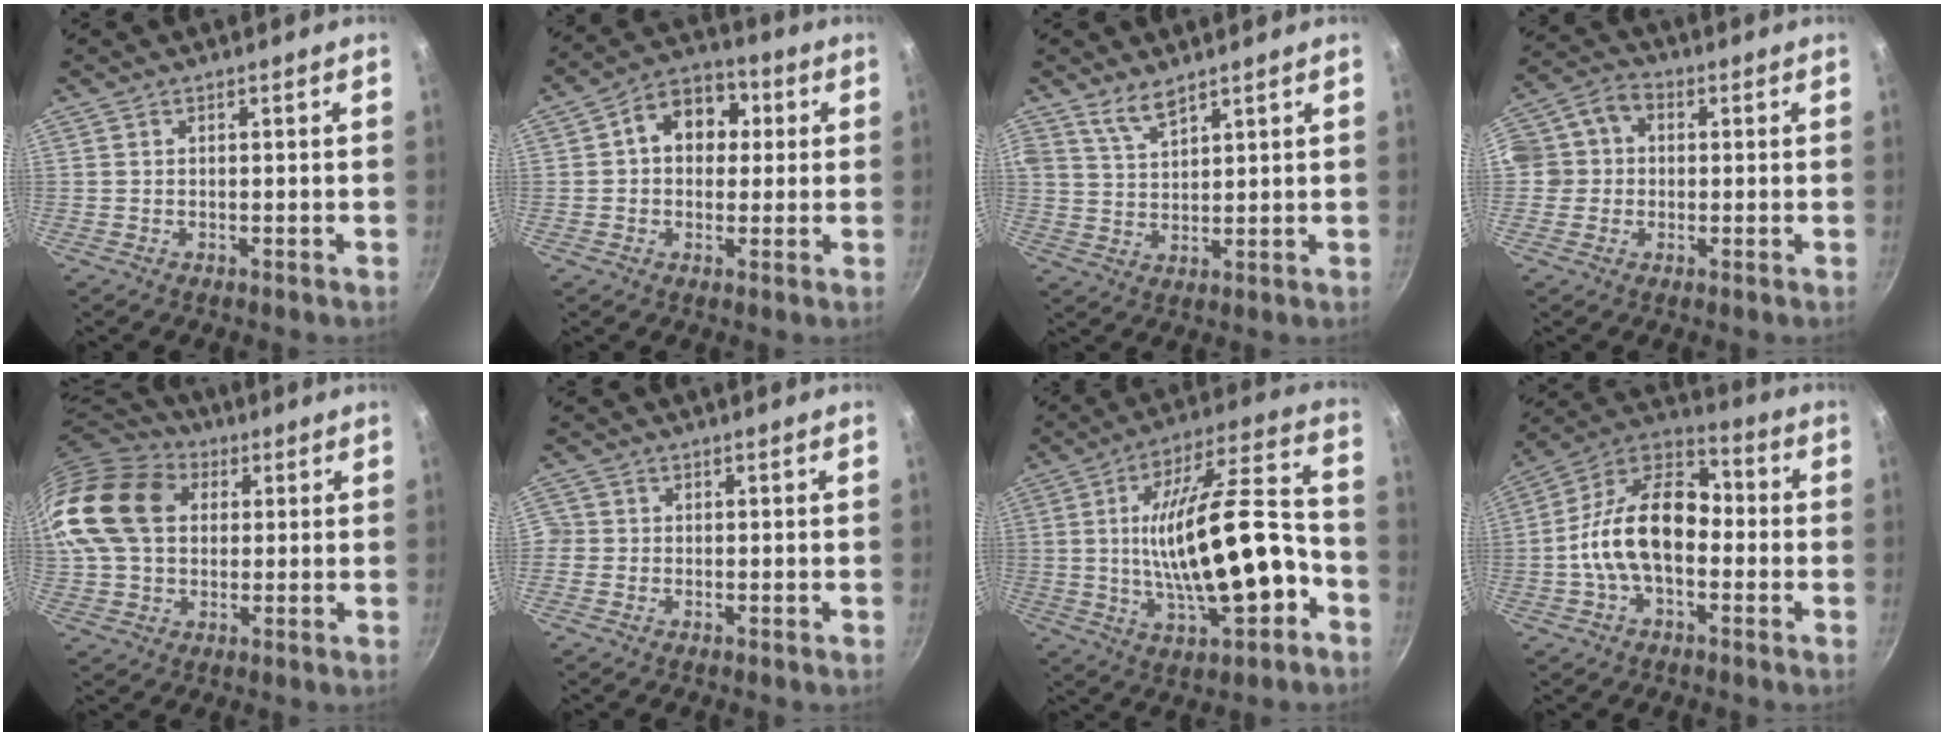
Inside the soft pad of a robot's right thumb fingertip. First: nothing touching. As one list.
[{"total": 10.6, "force": [1.9, 8.2, 6.5], "torque": [-0.052, 0.020, 0.012]}, {"total": 4.6, "force": [3.7, 1.5, 2.3], "torque": [-0.043, -0.025, 0.077]}, {"total": 7.7, "force": [0.1, 6.8, 3.5], "torque": [-0.034, 0.016, -0.017]}, {"total": 19.9, "force": [4.2, 14.5, 13.0], "torque": [-0.252, 0.028, 0.066]}, {"total": 2.2, "force": [-0.7, 2.1, 0.4], "torque": [0.002, 0.007, -0.018]}, {"total": 22.0, "force": [-4.4, 8.4, 19.9], "torque": [-0.306, 0.052, -0.058]}, {"total": 17.9, "force": [-2.2, 11.2, 13.7], "torque": [-0.207, 0.050, -0.062]}]